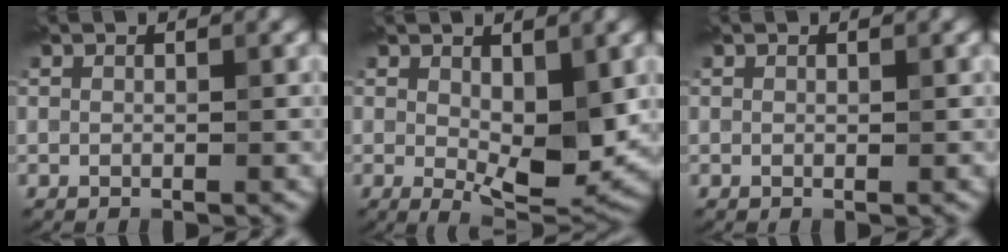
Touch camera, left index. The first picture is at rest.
{"total": 6.1, "force": [0.4, 2.7, 5.4], "torque": [-0.095, -0.016, 0.015]}
{"total": 0.0}